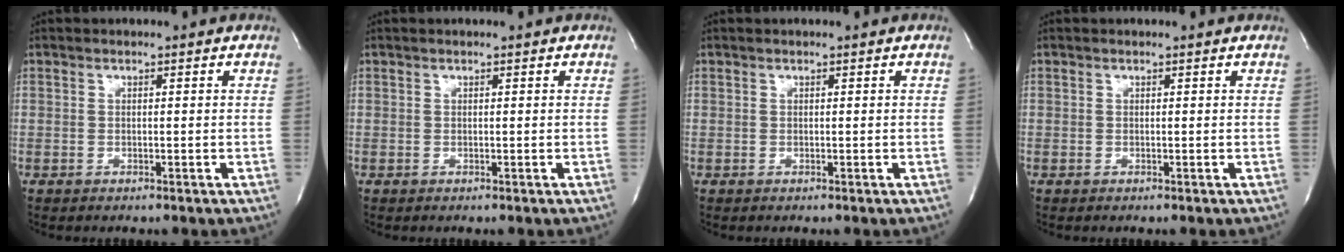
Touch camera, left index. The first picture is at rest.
{"total": 1.1, "force": [1.0, 0.0, 0.4], "torque": [-0.007, 0.012, 0.014]}
{"total": 0.8, "force": [0.7, 0.0, 0.3], "torque": [-0.005, 0.010, 0.012]}
{"total": 0.7, "force": [0.7, 0.2, -0.1], "torque": [-0.013, 0.002, 0.002]}